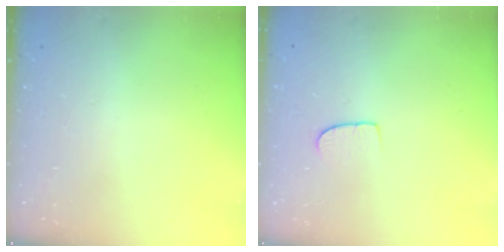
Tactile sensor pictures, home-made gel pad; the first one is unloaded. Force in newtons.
{"total": 6.1, "press": 6.1, "slide": 0.4}